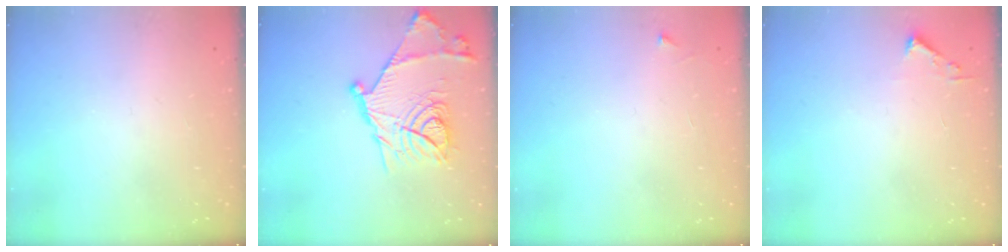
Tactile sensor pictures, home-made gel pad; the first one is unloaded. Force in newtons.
{"total": 19.6, "press": 19.6, "slide": 0.6}
{"total": 2.5, "press": 2.5, "slide": 0.3}
{"total": 2.4, "press": 2.4, "slide": 0.3}